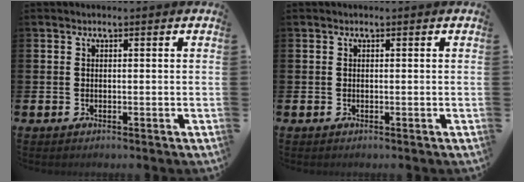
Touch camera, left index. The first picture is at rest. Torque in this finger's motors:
{"motor_torque": [-0.02, 0.01, 0.00, 0.00]}